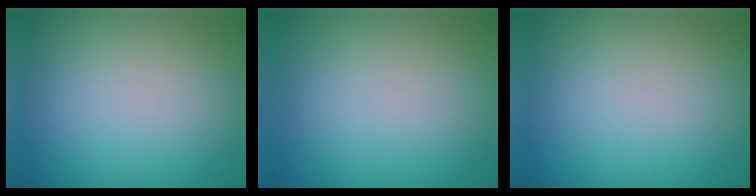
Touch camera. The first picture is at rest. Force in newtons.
{"total": 0.0}
{"total": 0.0}